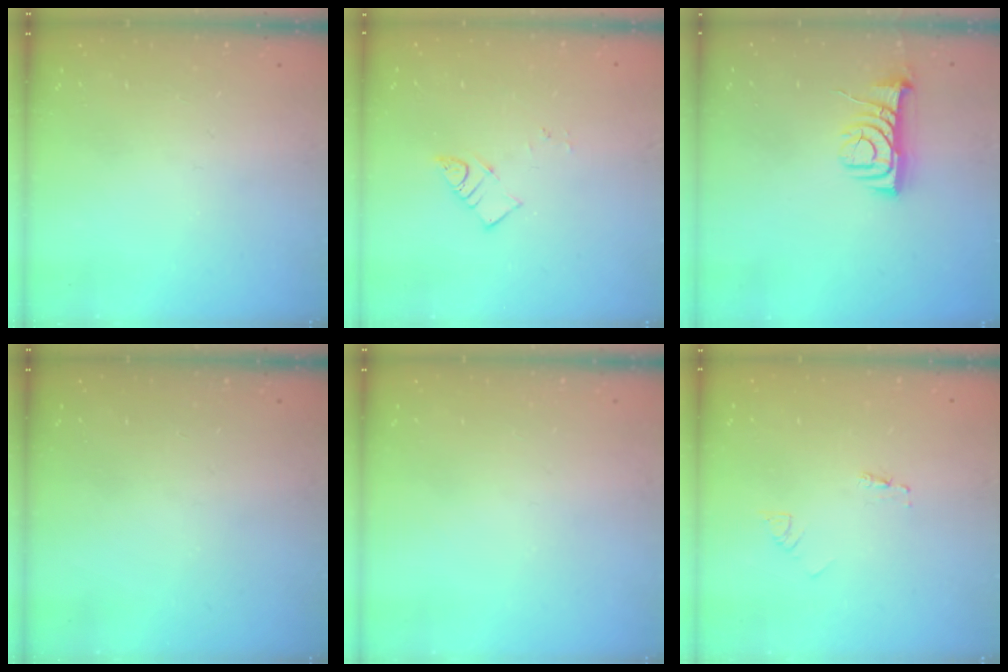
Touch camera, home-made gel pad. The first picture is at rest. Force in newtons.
{"total": 3.4, "press": 3.4, "slide": 0.2}
{"total": 8.2, "press": 8.2, "slide": 0.6}
{"total": 0.0}
{"total": 0.0}
{"total": 2.1, "press": 2.1, "slide": 0.1}